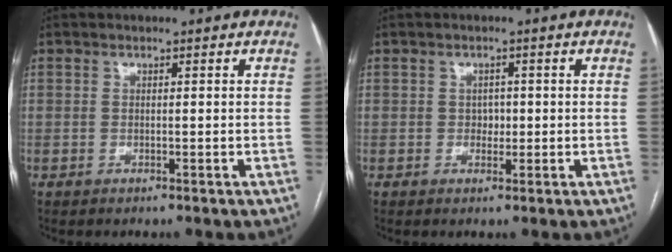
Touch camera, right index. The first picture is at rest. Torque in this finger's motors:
{"motor_torque": [0.24, 0.21, 0.07, 0.02]}